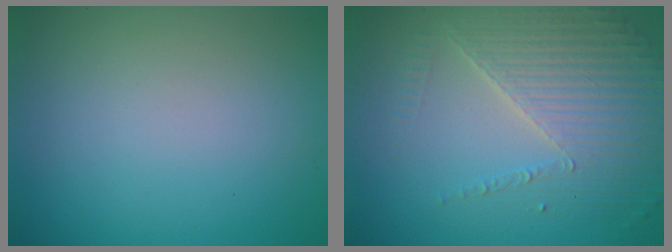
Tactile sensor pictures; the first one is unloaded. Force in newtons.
{"total": 4.5, "press": 3.9, "slide": 2.2}